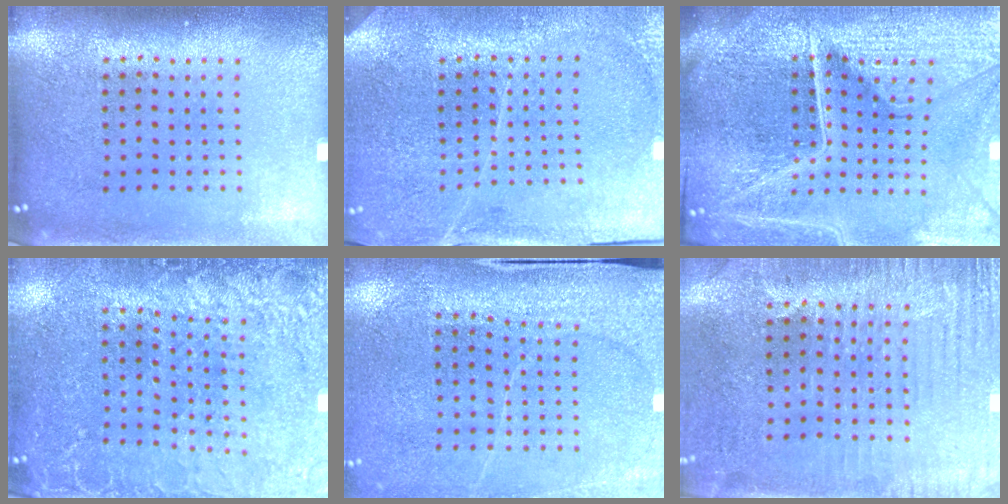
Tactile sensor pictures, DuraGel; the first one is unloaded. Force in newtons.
{"total": 3.5, "press": 3.4, "slide": 0.8}
{"total": 6.5, "press": 5.8, "slide": 3.1}
{"total": 2.9, "press": 2.8, "slide": 0.7}
{"total": 3.0, "press": 3.0, "slide": 0.1}
{"total": 3.0, "press": 2.6, "slide": 1.6}